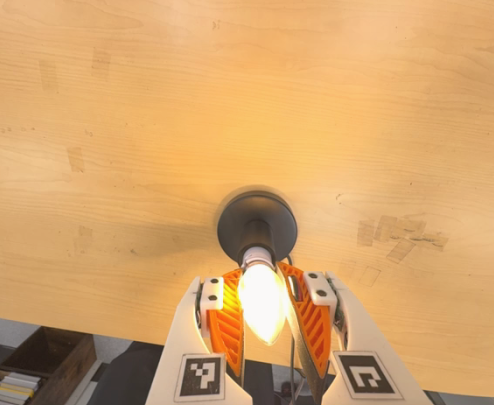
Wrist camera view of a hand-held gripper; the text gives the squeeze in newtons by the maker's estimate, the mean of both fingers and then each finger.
{"total": 20.1, "left": 22.3, "right": 17.8}